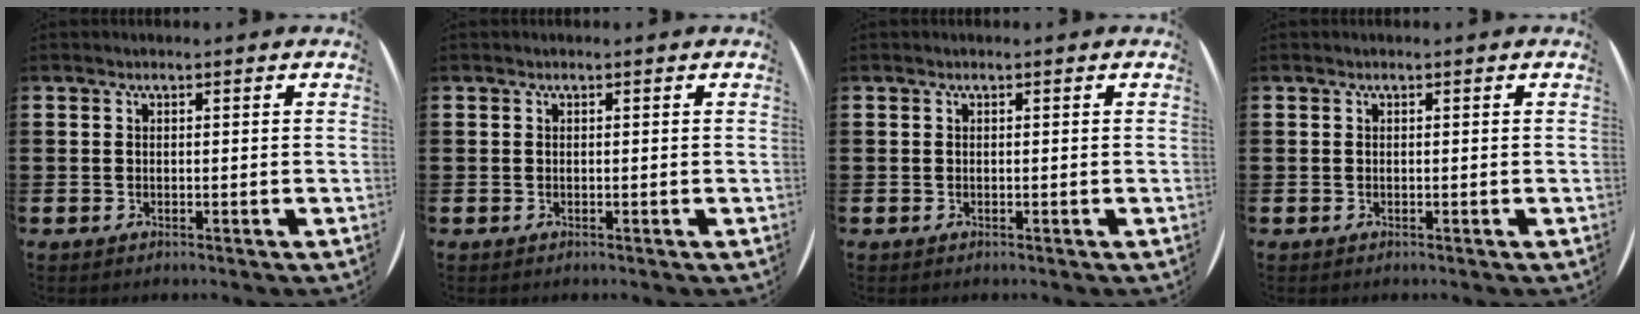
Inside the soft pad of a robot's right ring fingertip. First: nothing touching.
{"total": 0.0}
{"total": 0.0}
{"total": 0.0}